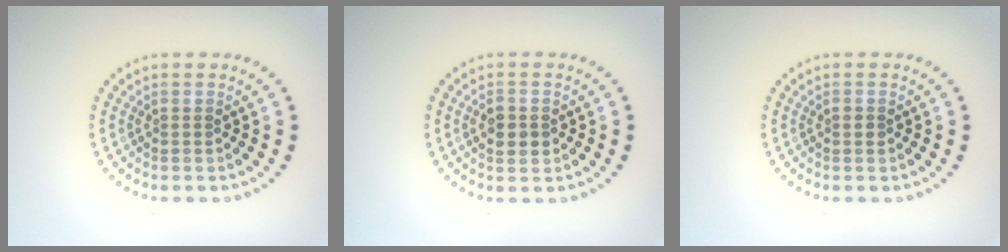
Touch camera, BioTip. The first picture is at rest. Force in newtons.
{"total": 2.5, "press": 2.5, "slide": 0.2}
{"total": 0.9, "press": 0.9, "slide": 0.0}